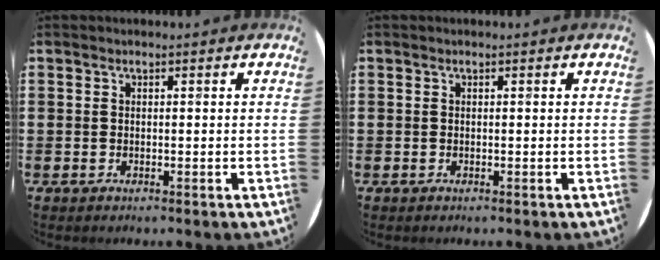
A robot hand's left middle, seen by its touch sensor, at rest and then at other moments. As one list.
[{"total": 0.0}]